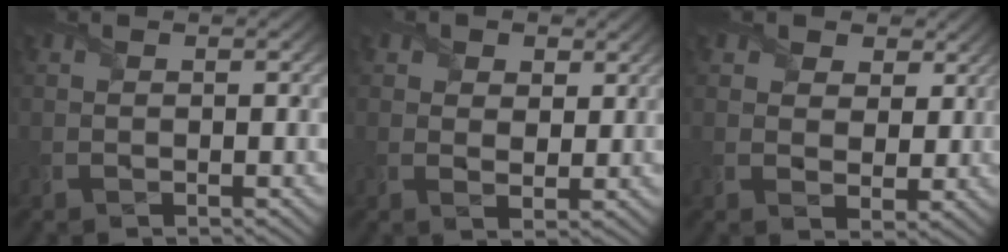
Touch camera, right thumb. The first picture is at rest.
{"total": 3.9, "force": [2.1, 2.7, 1.9], "torque": [-0.039, -0.008, 0.027]}
{"total": 7.5, "force": [3.7, 5.5, 3.5], "torque": [-0.089, -0.002, 0.062]}